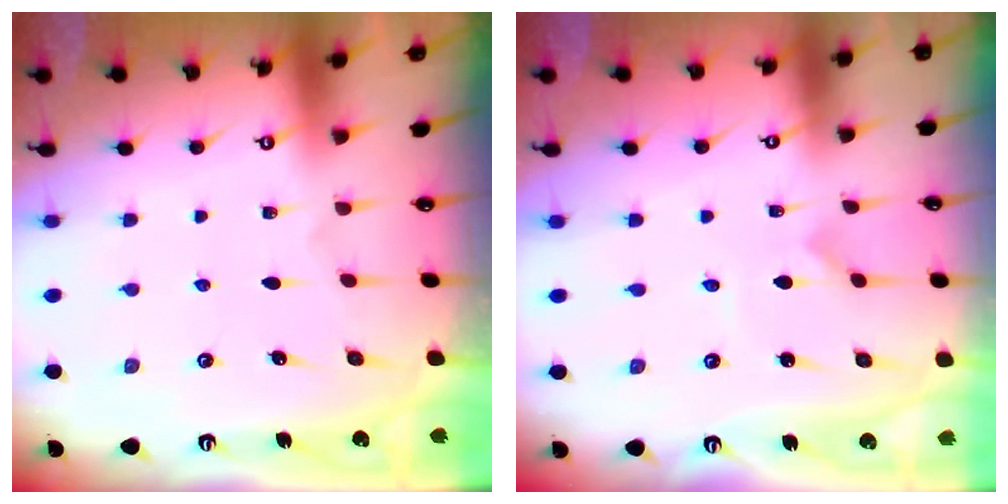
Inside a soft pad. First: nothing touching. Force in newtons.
{"total": 0.0}